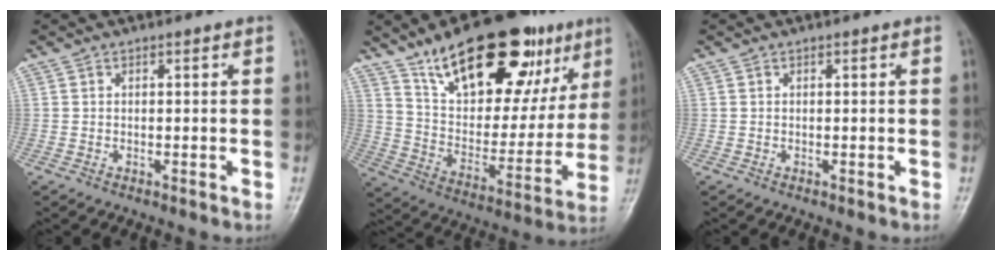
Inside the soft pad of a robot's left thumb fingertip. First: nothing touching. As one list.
[{"total": 27.1, "force": [15.6, 12.3, 18.5], "torque": [-0.233, -0.036, 0.252]}, {"total": 0.0}]